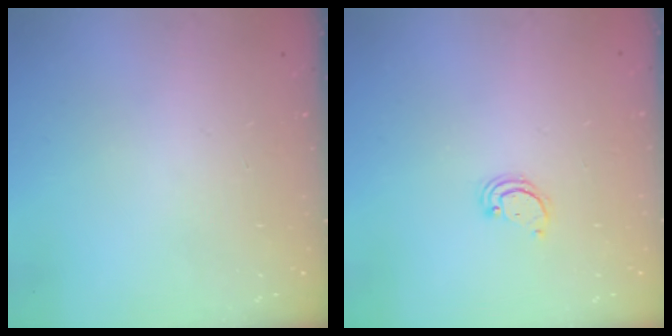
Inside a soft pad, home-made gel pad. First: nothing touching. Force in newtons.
{"total": 2.2, "press": 2.2, "slide": 0.2}